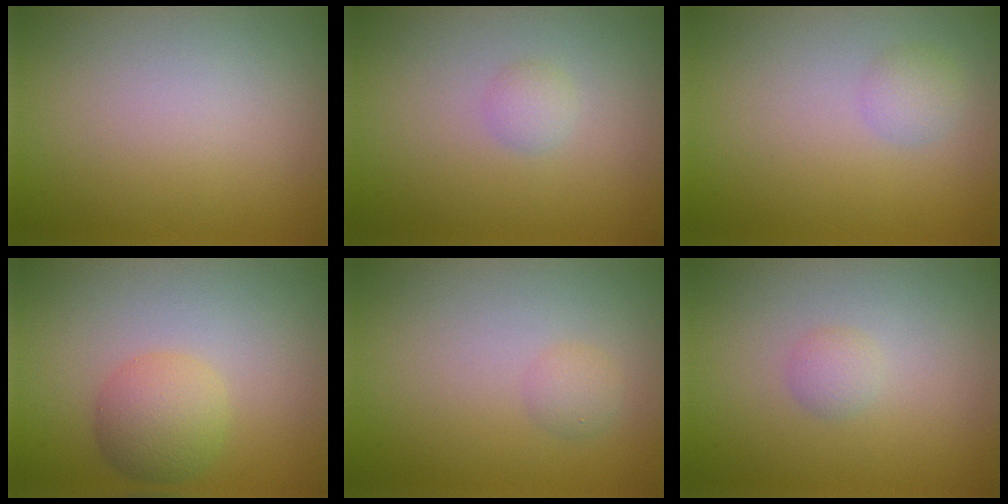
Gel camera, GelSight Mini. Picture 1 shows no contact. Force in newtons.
{"total": 1.1, "press": 1.1, "slide": 0.0}
{"total": 1.4, "press": 1.4, "slide": 0.1}
{"total": 3.5, "press": 3.5, "slide": 0.0}
{"total": 1.2, "press": 1.2, "slide": 0.0}
{"total": 1.0, "press": 1.0, "slide": 0.0}